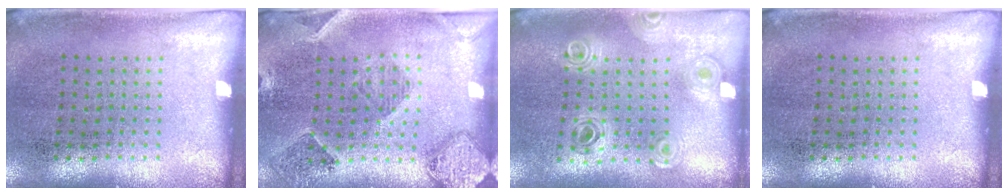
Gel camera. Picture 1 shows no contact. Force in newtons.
{"total": 1.5, "press": 1.5, "slide": 0.3}
{"total": 0.9, "press": 0.9, "slide": 0.1}
{"total": 0.0}